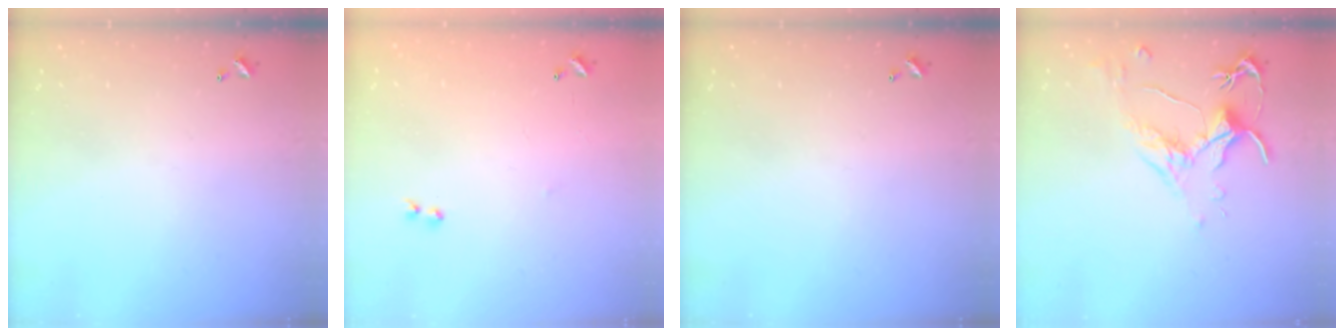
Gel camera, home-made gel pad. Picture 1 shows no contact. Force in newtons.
{"total": 7.7, "press": 7.6, "slide": 0.7}
{"total": 0.0}
{"total": 1.6, "press": 1.4, "slide": 0.7}